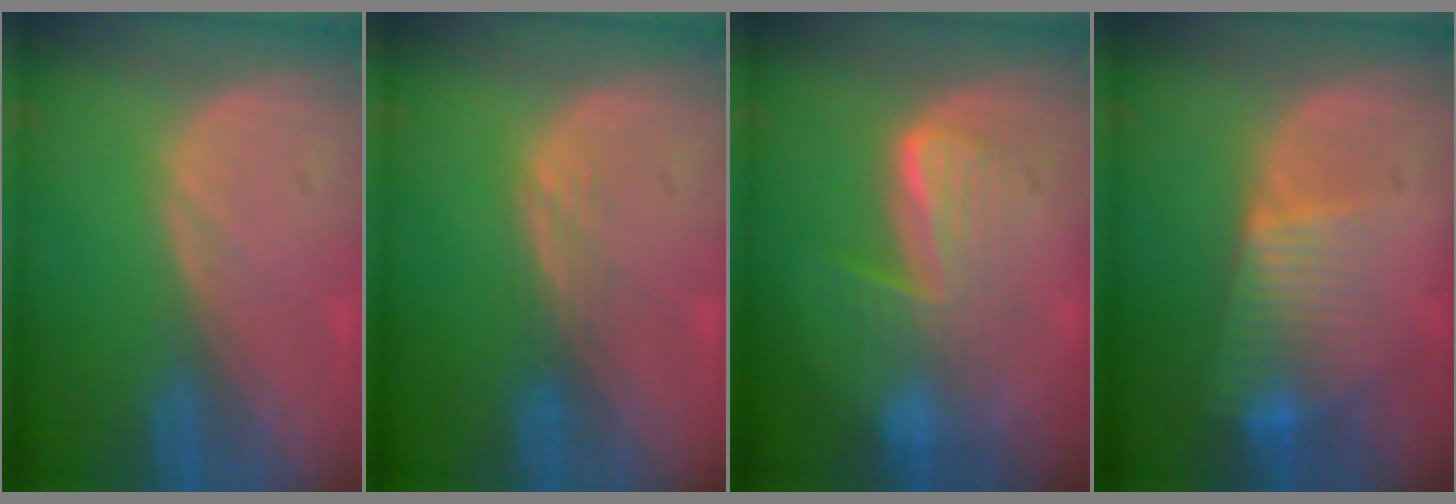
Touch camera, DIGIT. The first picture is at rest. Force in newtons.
{"total": 1.8, "press": 1.7, "slide": 0.2}
{"total": 6.4, "press": 6.3, "slide": 1.3}
{"total": 7.8, "press": 6.7, "slide": 4.1}